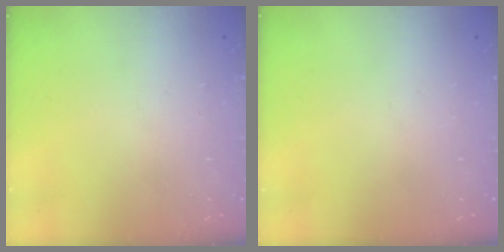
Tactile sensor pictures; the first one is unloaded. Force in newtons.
{"total": 0.0}